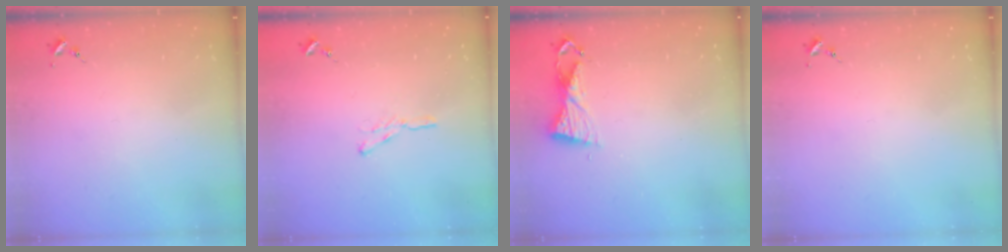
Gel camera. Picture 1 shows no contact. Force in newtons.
{"total": 4.3, "press": 4.2, "slide": 0.4}
{"total": 6.2, "press": 6.1, "slide": 0.6}
{"total": 0.0}